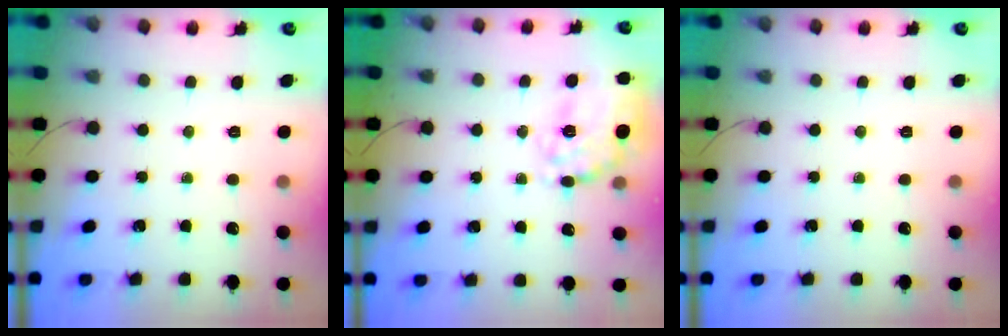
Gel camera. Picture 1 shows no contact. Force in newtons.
{"total": 22.5, "press": 22.3, "slide": 2.8}
{"total": 0.0}